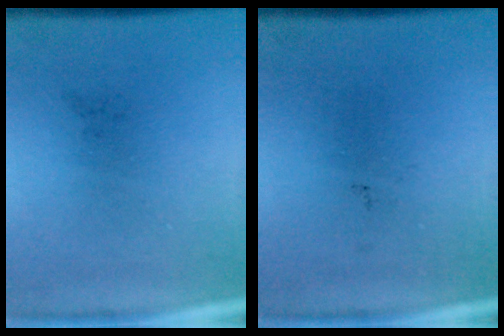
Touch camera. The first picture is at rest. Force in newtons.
{"total": 0.0}